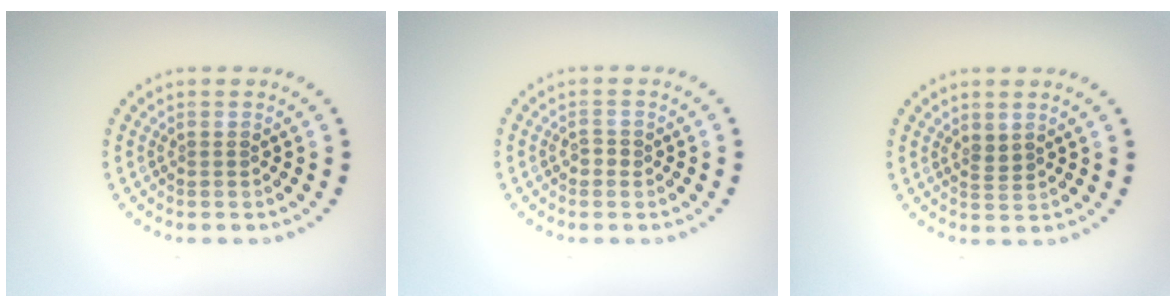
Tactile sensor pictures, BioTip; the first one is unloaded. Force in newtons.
{"total": 1.1, "press": 1.0, "slide": 0.2}
{"total": 1.2, "press": 1.0, "slide": 0.7}